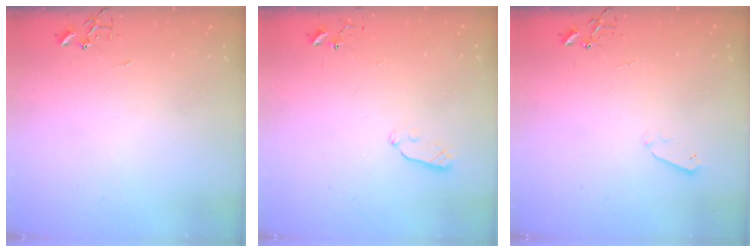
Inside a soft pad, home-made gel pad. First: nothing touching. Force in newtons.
{"total": 3.8, "press": 3.8, "slide": 0.6}
{"total": 3.3, "press": 3.2, "slide": 0.7}